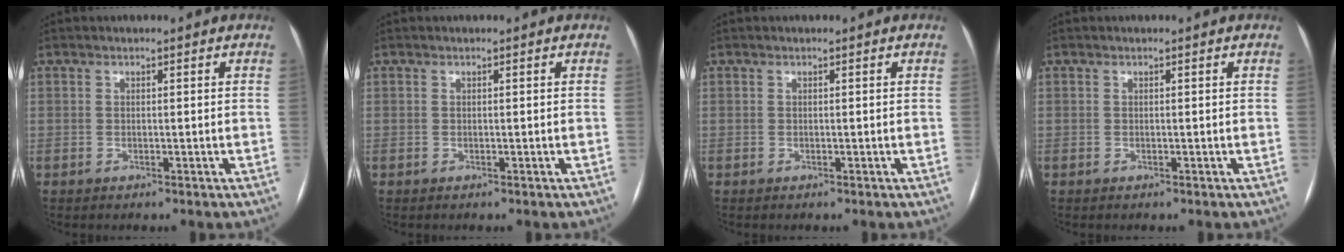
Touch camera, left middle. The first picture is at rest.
{"total": 0.0}
{"total": 0.0}
{"total": 0.0}